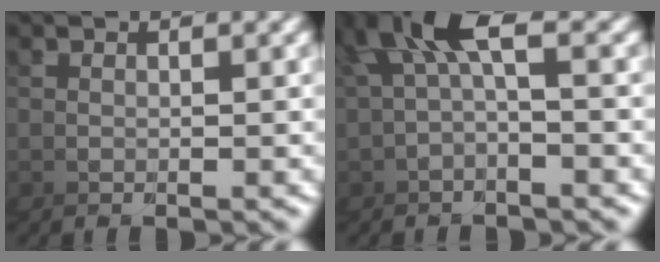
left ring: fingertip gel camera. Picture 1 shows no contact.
{"total": 2.5, "force": [0.5, 1.1, 2.2], "torque": [-0.076, 0.008, 0.009]}